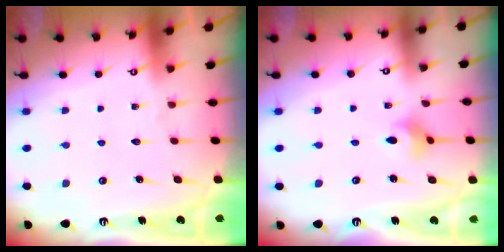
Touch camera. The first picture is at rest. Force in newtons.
{"total": 2.7, "press": 2.6, "slide": 0.5}